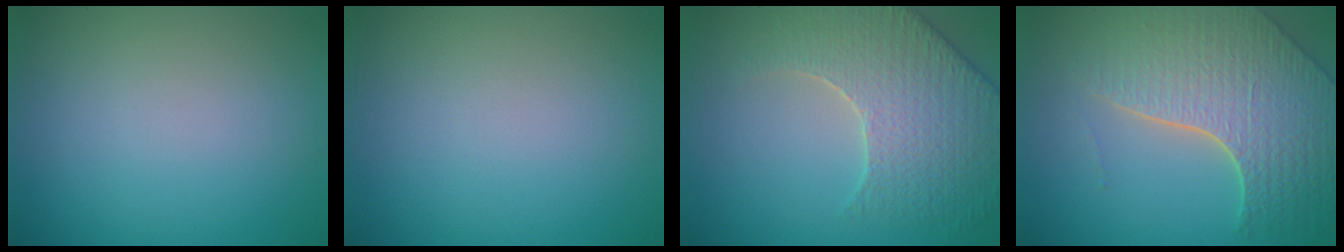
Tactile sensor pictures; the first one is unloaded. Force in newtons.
{"total": 0.0}
{"total": 5.7, "press": 5.2, "slide": 2.1}
{"total": 7.2, "press": 5.6, "slide": 4.5}